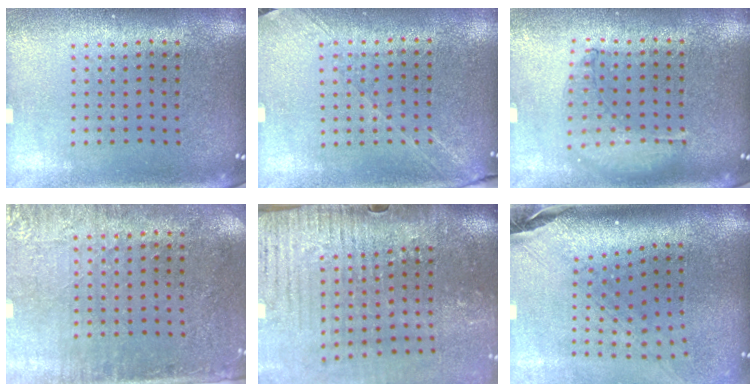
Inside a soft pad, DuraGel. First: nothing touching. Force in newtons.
{"total": 1.3, "press": 1.2, "slide": 0.5}
{"total": 0.9, "press": 0.9, "slide": 0.2}
{"total": 2.8, "press": 2.3, "slide": 1.5}
{"total": 4.3, "press": 3.7, "slide": 2.2}
{"total": 2.9, "press": 2.0, "slide": 2.0}